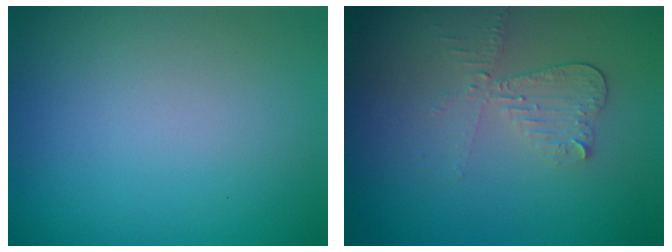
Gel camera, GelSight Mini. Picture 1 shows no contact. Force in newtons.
{"total": 2.8, "press": 2.5, "slide": 1.3}